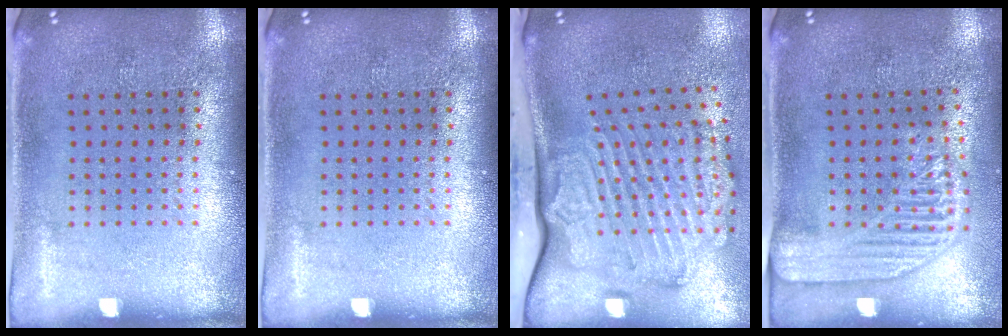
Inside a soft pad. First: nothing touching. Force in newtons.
{"total": 0.0}
{"total": 3.5, "press": 2.5, "slide": 2.5}
{"total": 2.2, "press": 1.9, "slide": 1.2}